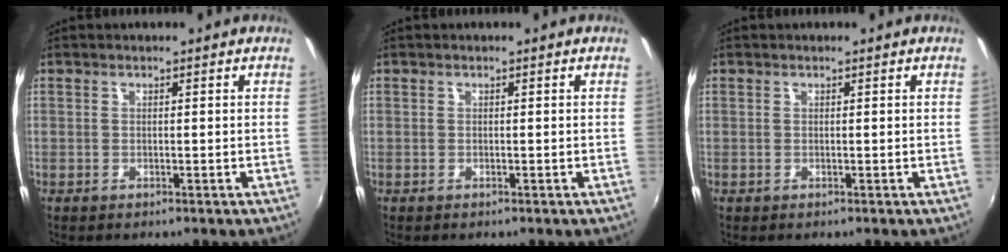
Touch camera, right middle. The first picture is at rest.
{"total": 0.0}
{"total": 0.0}